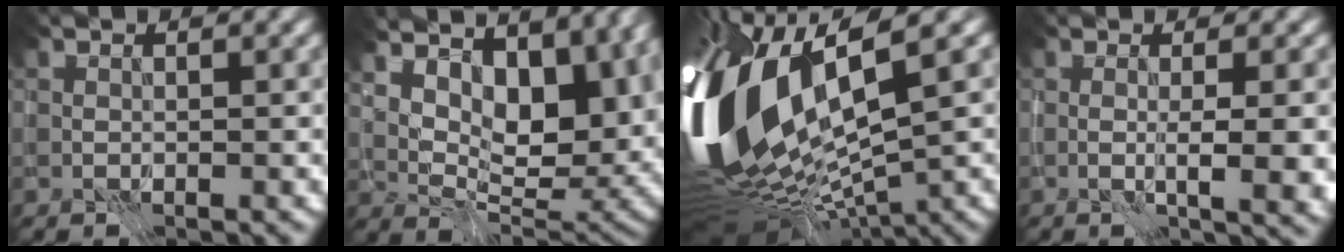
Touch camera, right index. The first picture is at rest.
{"total": 16.4, "force": [8.9, 8.2, 11.0], "torque": [-0.176, 0.039, 0.148]}
{"total": 17.9, "force": [1.2, 7.7, 16.1], "torque": [-0.359, -0.033, 0.046]}
{"total": 5.6, "force": [-0.8, 1.4, 5.4], "torque": [-0.072, 0.000, -0.005]}